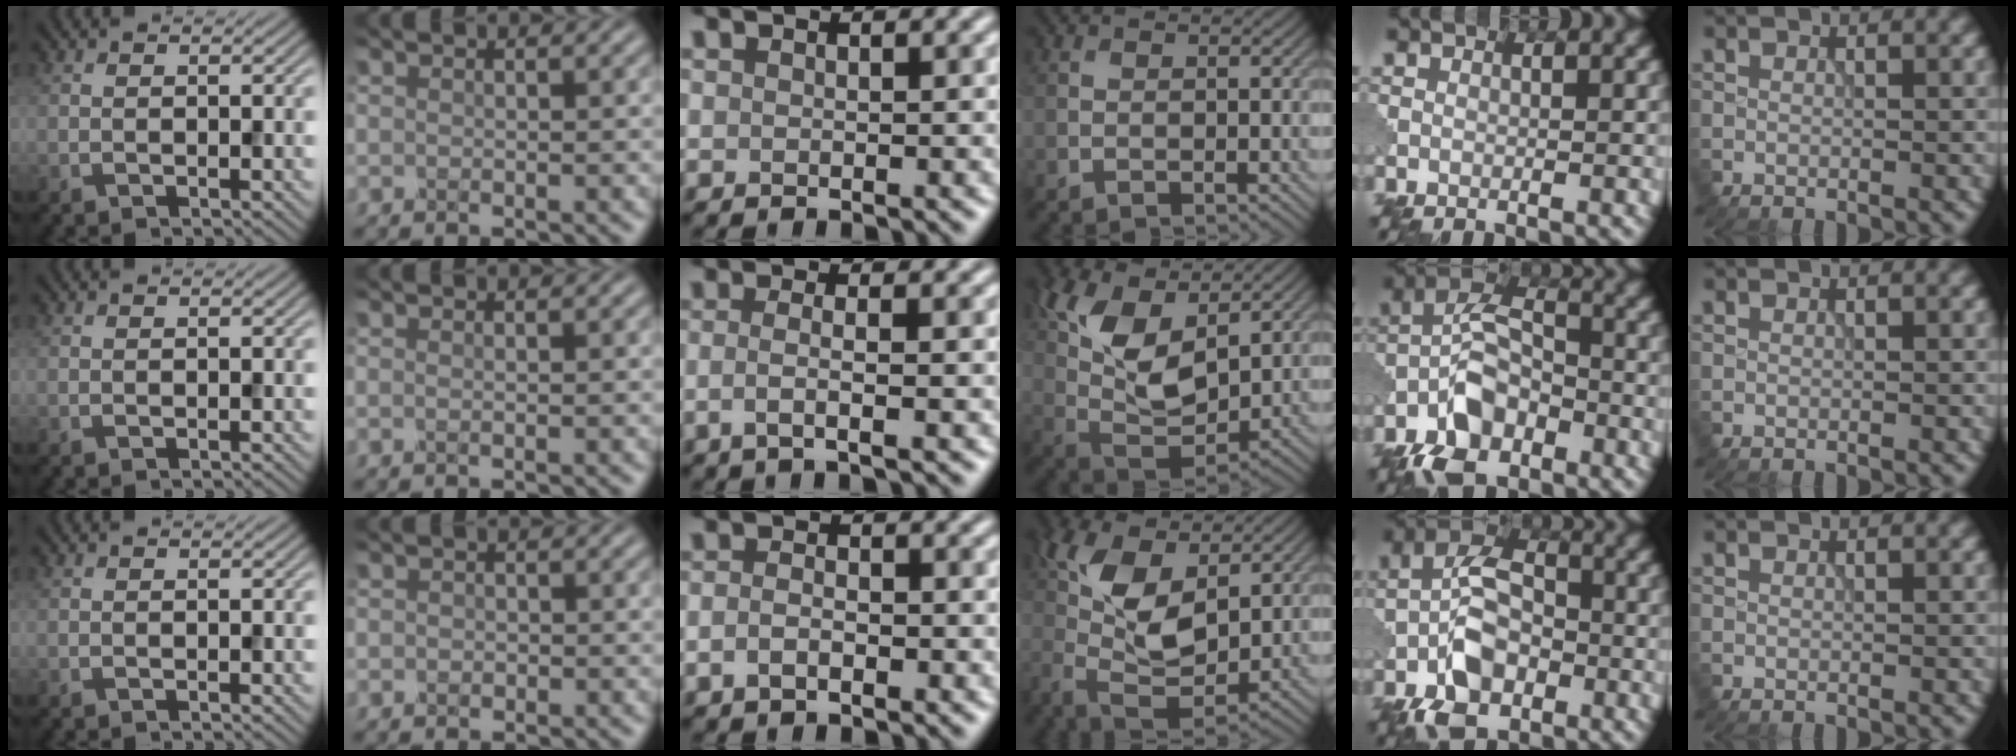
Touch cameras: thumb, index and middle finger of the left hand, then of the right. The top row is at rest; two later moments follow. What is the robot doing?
{"motion": "insert", "object": "pin"}